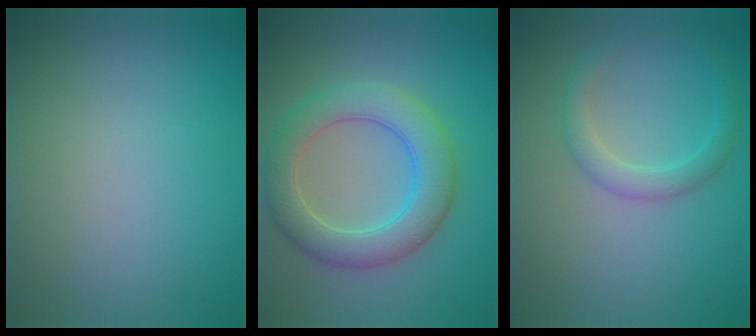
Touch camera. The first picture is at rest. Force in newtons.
{"total": 5.5, "press": 5.5, "slide": 0.3}
{"total": 2.2, "press": 2.2, "slide": 0.1}